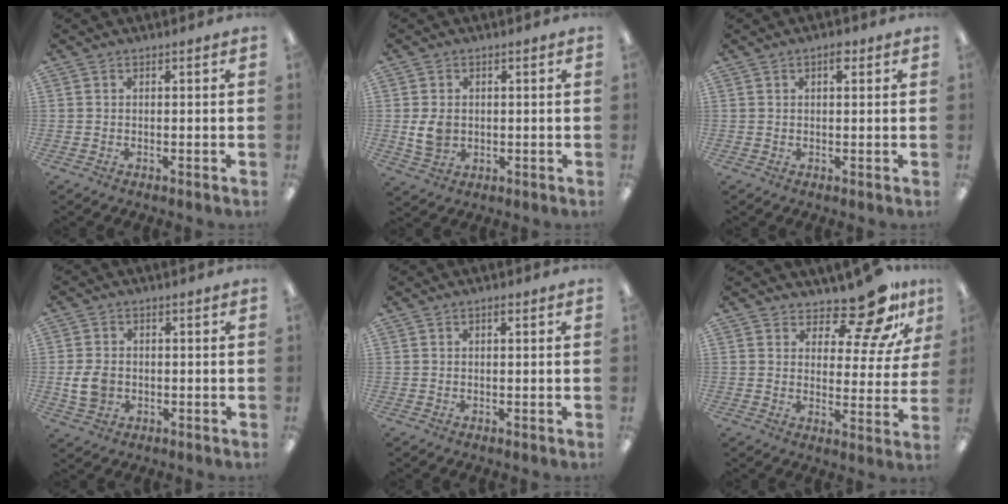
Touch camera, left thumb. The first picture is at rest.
{"total": 5.4, "force": [0.1, 4.3, 3.3], "torque": [-0.066, 0.000, 0.003]}
{"total": 2.7, "force": [1.4, 1.3, 1.9], "torque": [-0.018, -0.005, 0.018]}
{"total": 6.1, "force": [-0.6, 4.9, 3.5], "torque": [-0.074, 0.002, -0.012]}
{"total": 1.0, "force": [0.6, 0.4, 0.7], "torque": [-0.007, 0.000, 0.007]}
{"total": 14.0, "force": [11.3, 4.6, 6.8], "torque": [-0.102, -0.080, 0.195]}